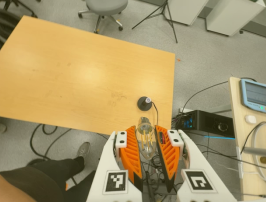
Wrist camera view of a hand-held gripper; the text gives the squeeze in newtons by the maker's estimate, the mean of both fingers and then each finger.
{"total": 12.7, "left": 13.3, "right": 12.0}